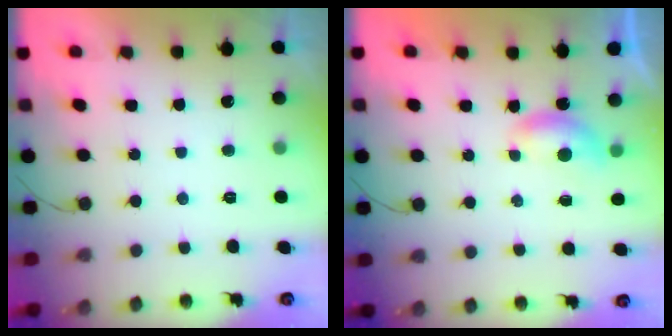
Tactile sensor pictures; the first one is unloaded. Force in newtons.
{"total": 4.0, "press": 4.0, "slide": 0.4}